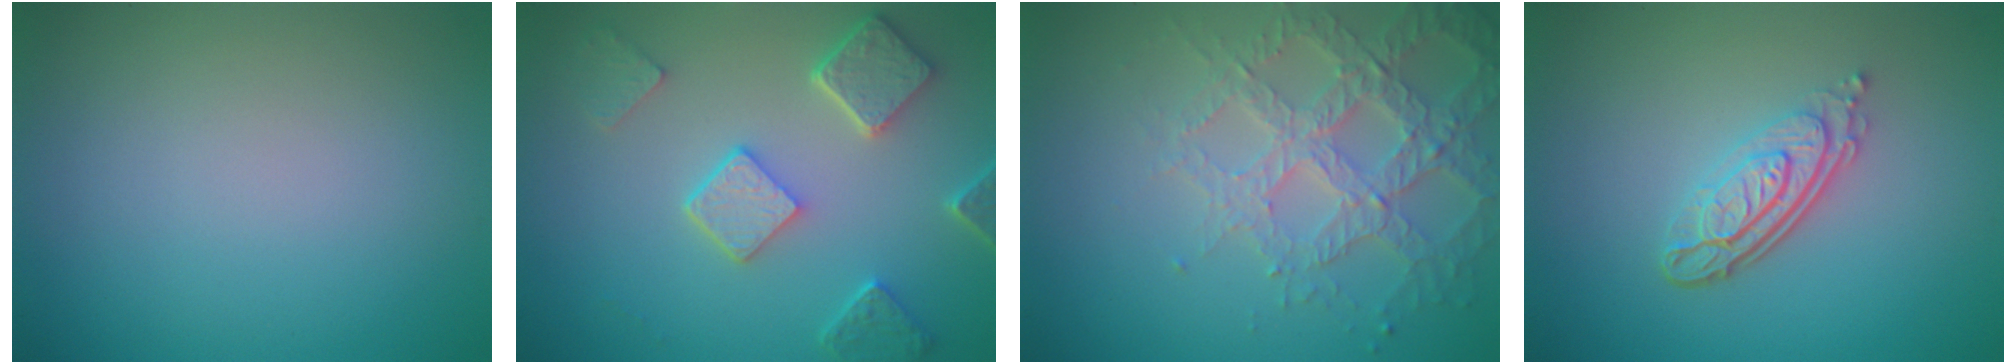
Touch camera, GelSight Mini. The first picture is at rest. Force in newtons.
{"total": 4.8, "press": 3.8, "slide": 3.0}
{"total": 4.4, "press": 4.1, "slide": 1.6}
{"total": 4.3, "press": 3.0, "slide": 3.1}